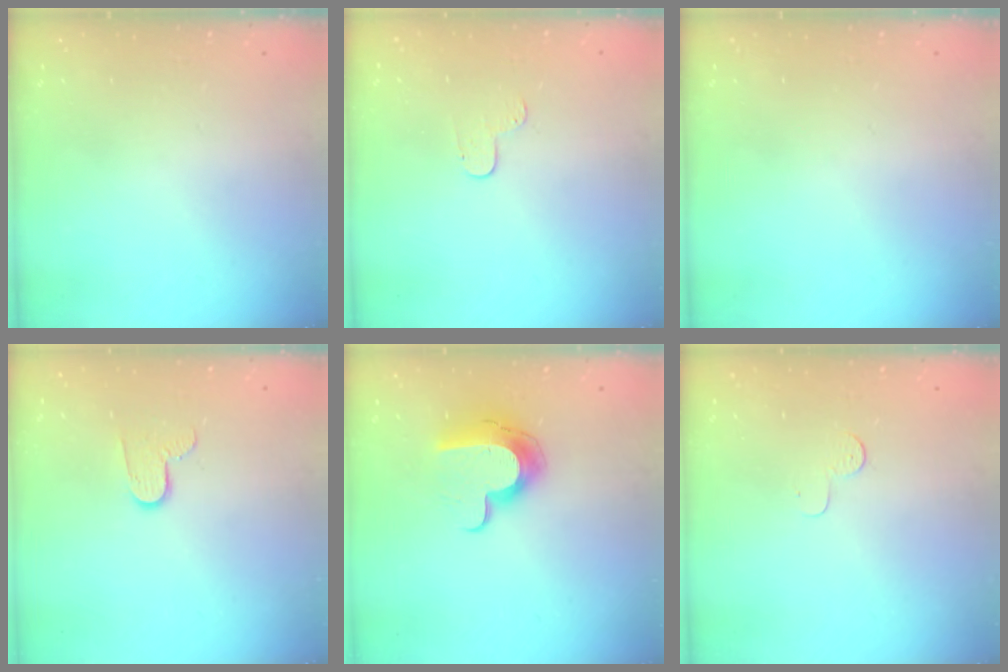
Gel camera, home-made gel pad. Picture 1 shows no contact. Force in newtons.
{"total": 4.1, "press": 4.1, "slide": 0.4}
{"total": 0.0}
{"total": 6.4, "press": 6.4, "slide": 0.5}
{"total": 12.2, "press": 12.2, "slide": 0.3}
{"total": 3.6, "press": 3.5, "slide": 0.3}